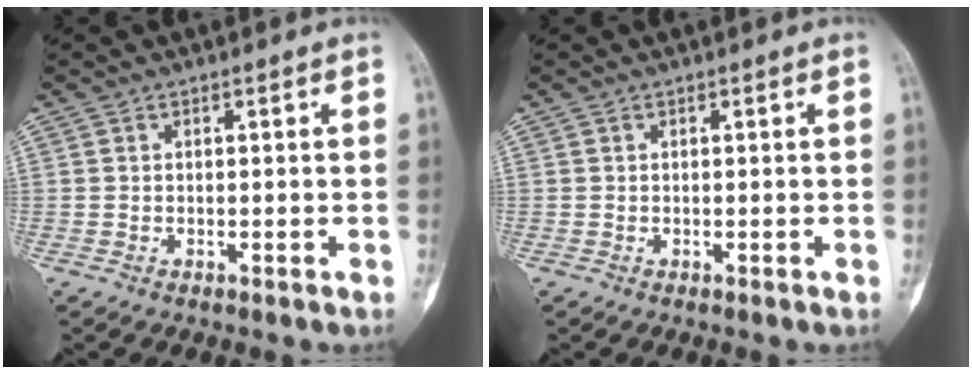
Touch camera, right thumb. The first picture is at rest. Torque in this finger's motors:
{"motor_torque": [0.00, 0.00, 0.03, 0.03, 0.00]}